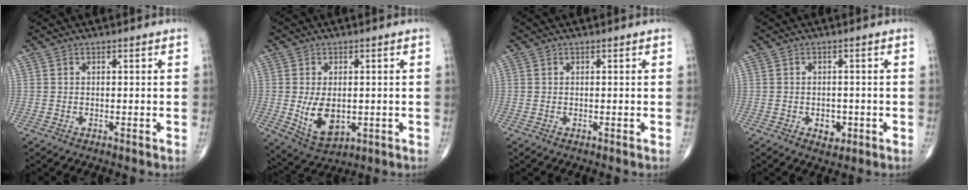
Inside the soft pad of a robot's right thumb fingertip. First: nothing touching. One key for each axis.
{"total": 8.3, "fx": -0.8, "fy": 5.0, "fz": 6.5, "tx": -0.100, "ty": -0.014, "tz": 0.002}
{"total": 0.0}
{"total": 3.1, "fx": -1.1, "fy": 2.2, "fz": 2.0, "tx": -0.014, "ty": 0.003, "tz": -0.010}